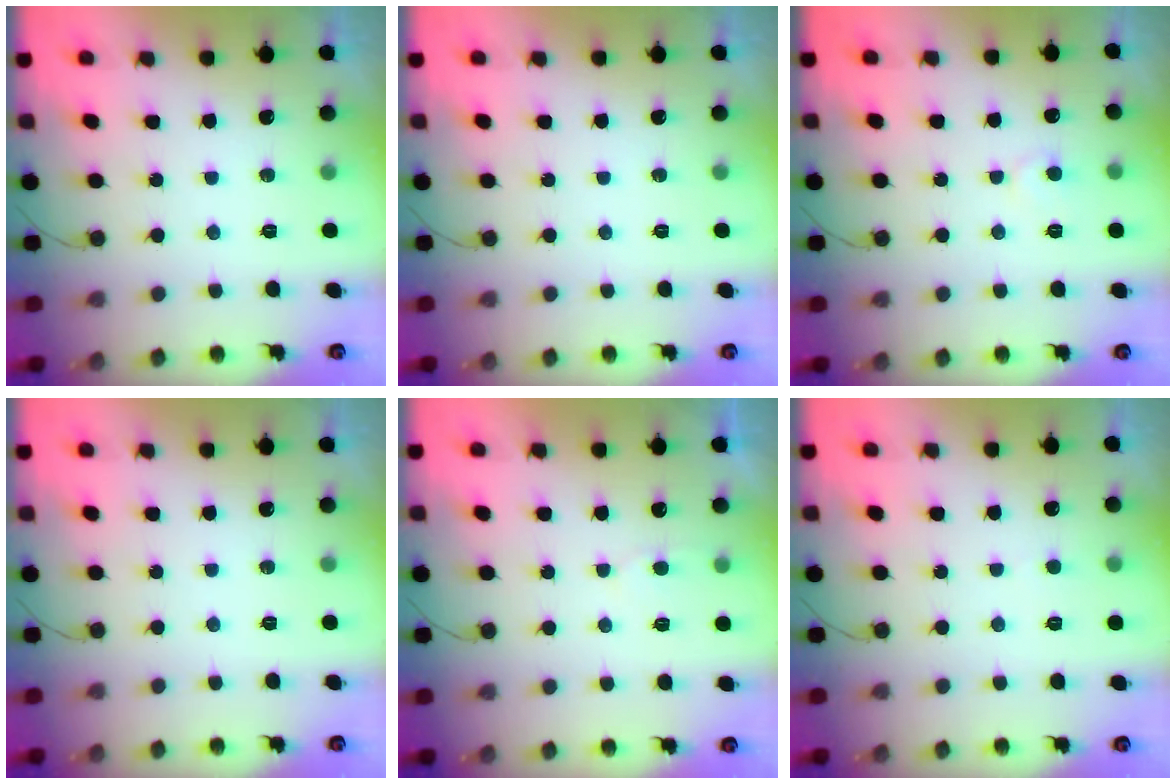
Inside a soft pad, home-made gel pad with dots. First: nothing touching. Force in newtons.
{"total": 0.0}
{"total": 4.8, "press": 4.8, "slide": 0.4}
{"total": 0.0}
{"total": 2.9, "press": 2.8, "slide": 0.3}
{"total": 2.1, "press": 2.1, "slide": 0.2}